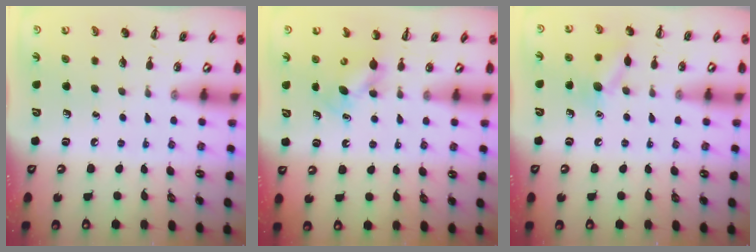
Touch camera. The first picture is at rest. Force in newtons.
{"total": 4.4, "press": 4.3, "slide": 0.8}
{"total": 9.8, "press": 9.7, "slide": 0.9}